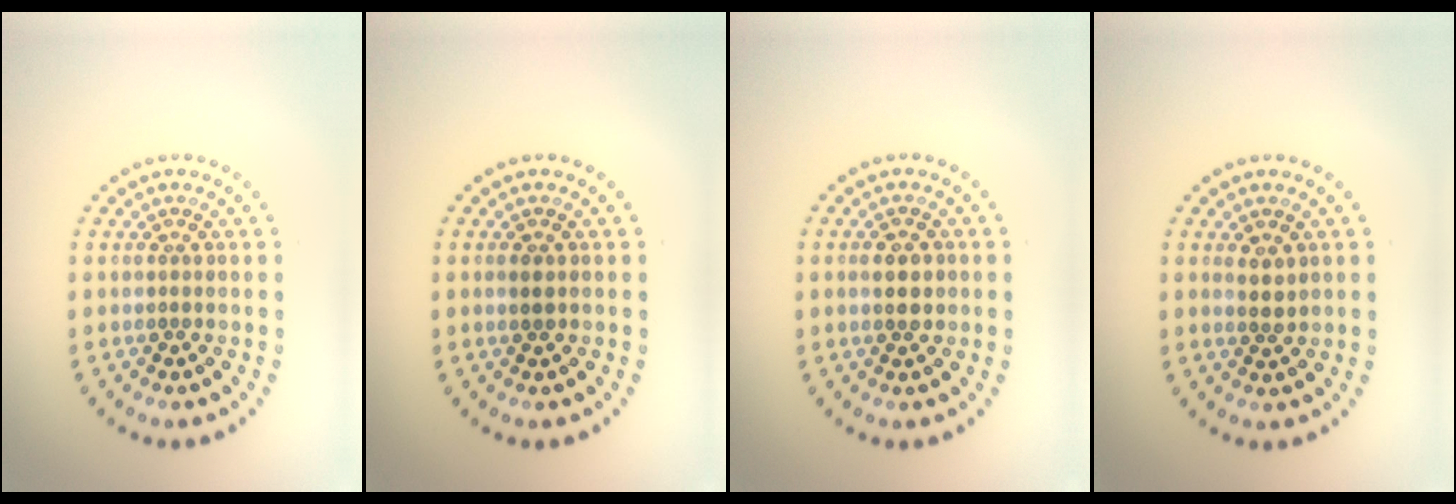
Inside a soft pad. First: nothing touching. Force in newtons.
{"total": 0.7, "press": 0.7, "slide": 0.1}
{"total": 2.4, "press": 2.4, "slide": 0.0}
{"total": 1.4, "press": 1.2, "slide": 0.6}